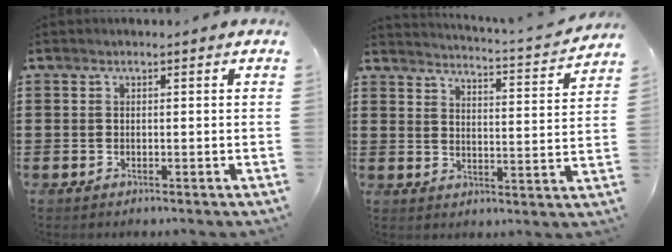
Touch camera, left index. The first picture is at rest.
{"total": 2.6, "force": [2.4, -0.8, 0.6], "torque": [-0.030, -0.032, 0.030]}